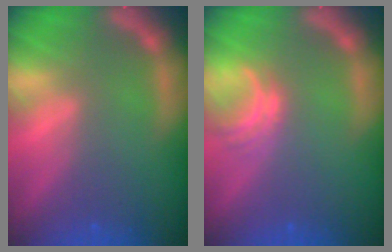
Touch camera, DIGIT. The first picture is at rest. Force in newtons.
{"total": 2.5}